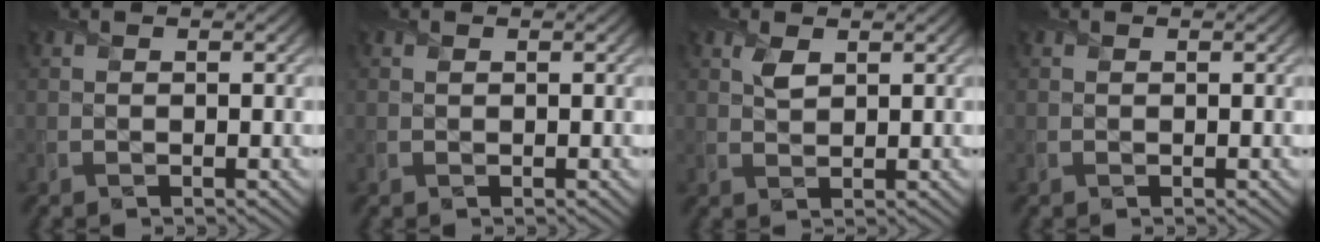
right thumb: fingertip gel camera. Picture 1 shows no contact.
{"total": 0.0}
{"total": 2.0, "force": [1.2, 0.9, 1.4], "torque": [-0.032, 0.003, 0.023]}
{"total": 0.0}